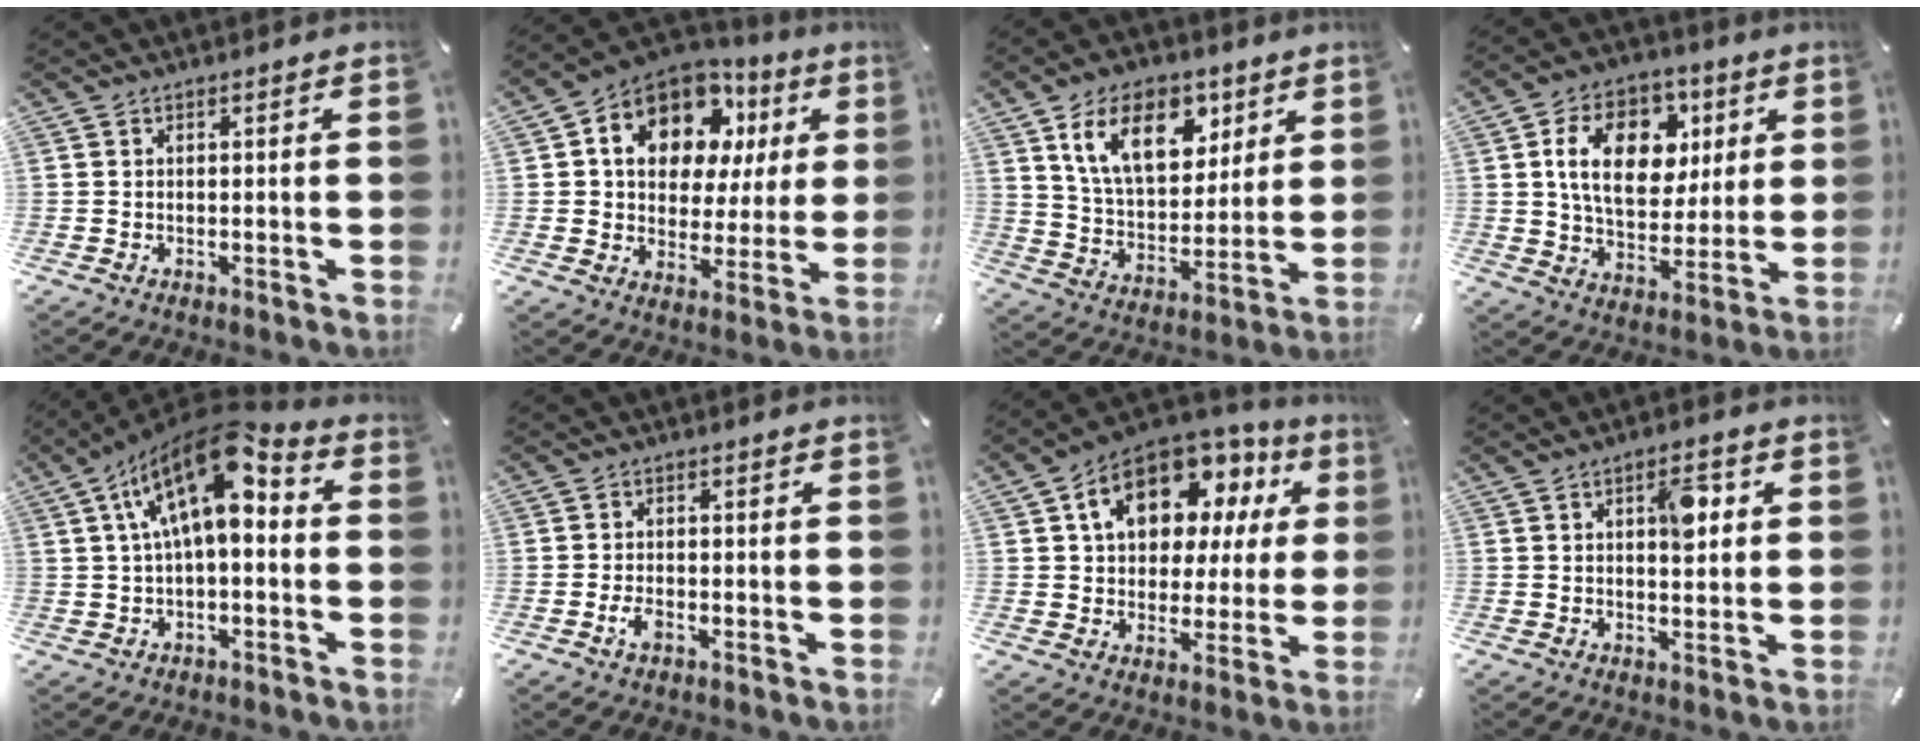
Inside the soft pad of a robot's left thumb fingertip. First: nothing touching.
{"total": 13.5, "force": [6.8, 9.6, 6.7], "torque": [-0.124, -0.036, 0.124]}
{"total": 16.1, "force": [8.1, 10.1, 9.5], "torque": [-0.166, -0.016, 0.149]}
{"total": 16.4, "force": [4.6, 11.9, 10.4], "torque": [-0.170, 0.011, 0.083]}
{"total": 16.2, "force": [5.4, 7.3, 13.4], "torque": [-0.246, -0.021, 0.089]}
{"total": 2.8, "force": [-1.4, 1.5, 1.8], "torque": [-0.045, 0.001, -0.028]}
{"total": 14.4, "force": [6.9, 10.2, 7.4], "torque": [-0.128, -0.031, 0.127]}
{"total": 7.6, "force": [2.2, 3.9, 6.2], "torque": [-0.079, -0.008, 0.028]}